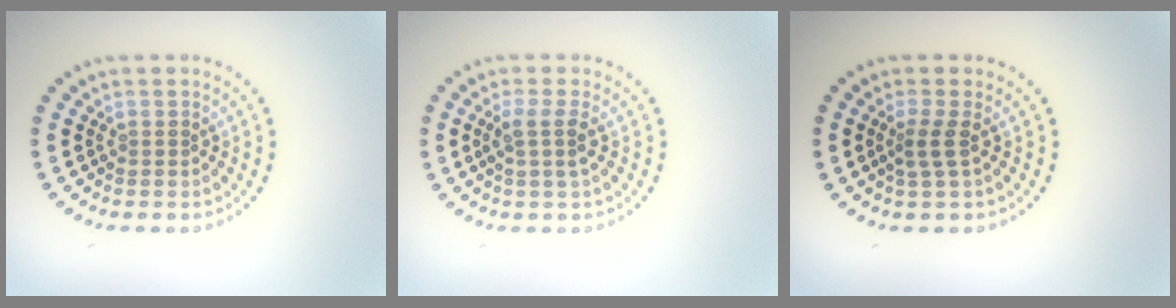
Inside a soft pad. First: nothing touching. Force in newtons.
{"total": 1.9, "press": 1.6, "slide": 1.1}
{"total": 1.9, "press": 1.3, "slide": 1.3}